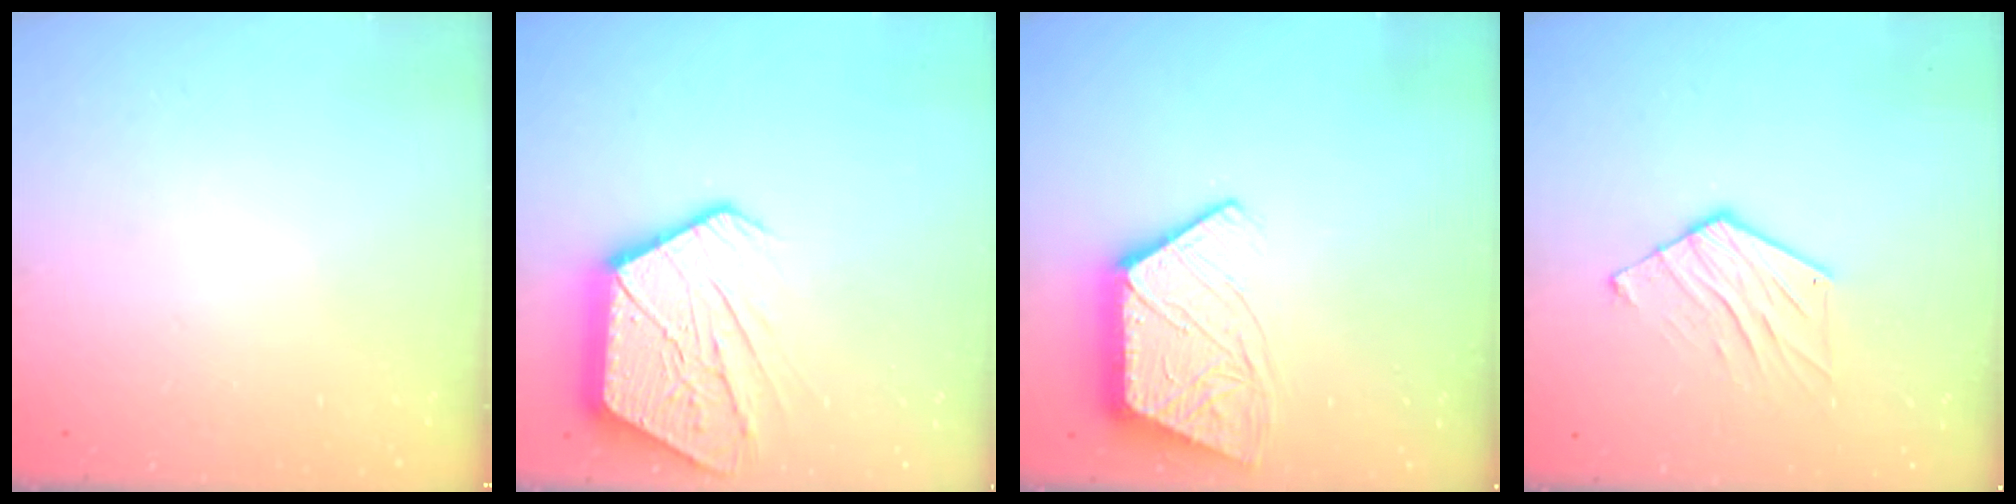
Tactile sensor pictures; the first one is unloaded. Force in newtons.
{"total": 16.1, "press": 16.1, "slide": 1.2}
{"total": 13.3, "press": 13.3, "slide": 0.8}
{"total": 8.9, "press": 8.9, "slide": 0.6}